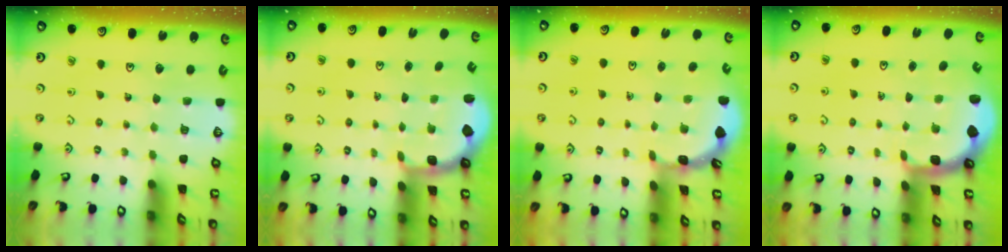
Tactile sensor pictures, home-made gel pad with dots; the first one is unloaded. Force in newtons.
{"total": 2.3, "press": 1.2, "slide": 1.9}
{"total": 1.6, "press": 1.6, "slide": 0.1}
{"total": 2.4, "press": 2.1, "slide": 1.2}